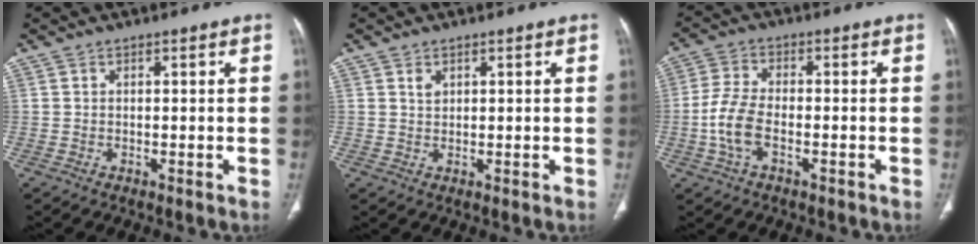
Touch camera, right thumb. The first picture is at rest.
{"total": 1.5, "force": [0.8, 1.0, 0.8], "torque": [-0.009, -0.004, 0.017]}
{"total": 7.3, "force": [-2.0, 3.8, 5.9], "torque": [-0.132, 0.018, -0.043]}